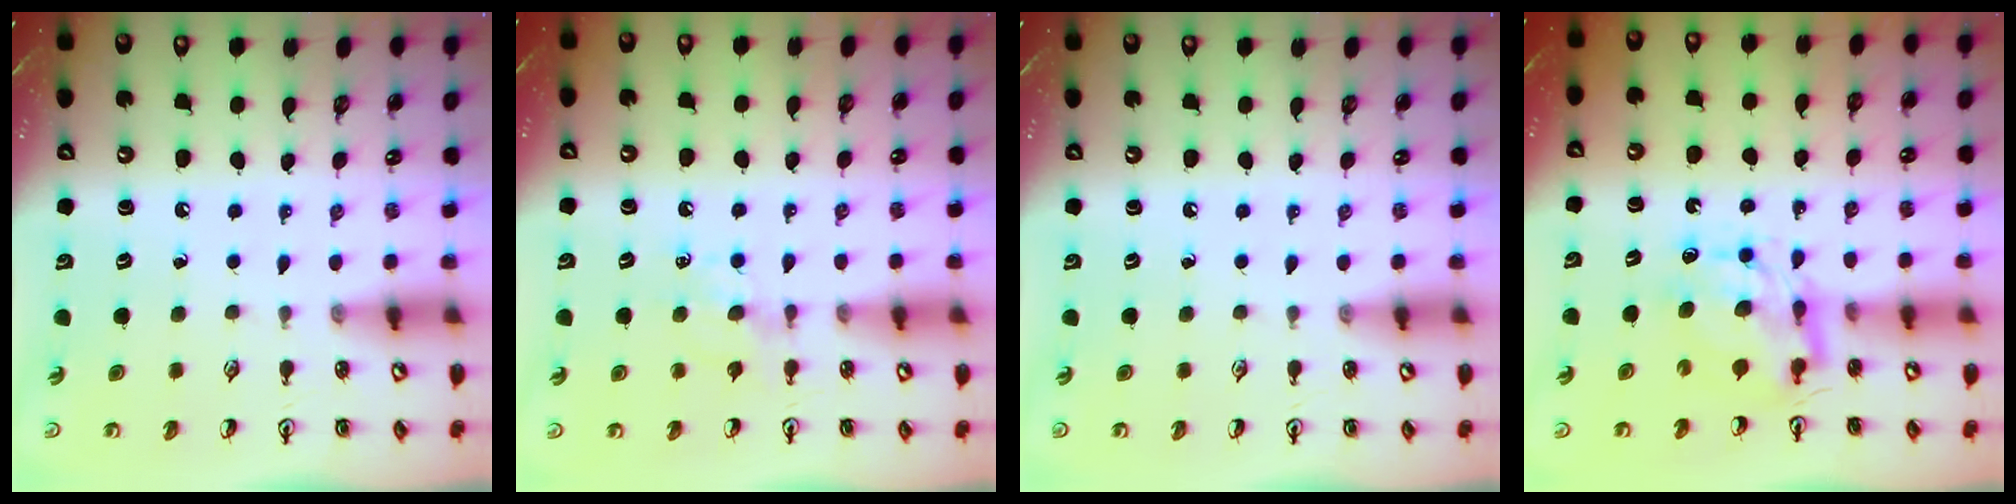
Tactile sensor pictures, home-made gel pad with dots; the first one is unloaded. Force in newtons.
{"total": 6.5, "press": 6.4, "slide": 0.6}
{"total": 0.0}
{"total": 7.9, "press": 7.9, "slide": 0.7}